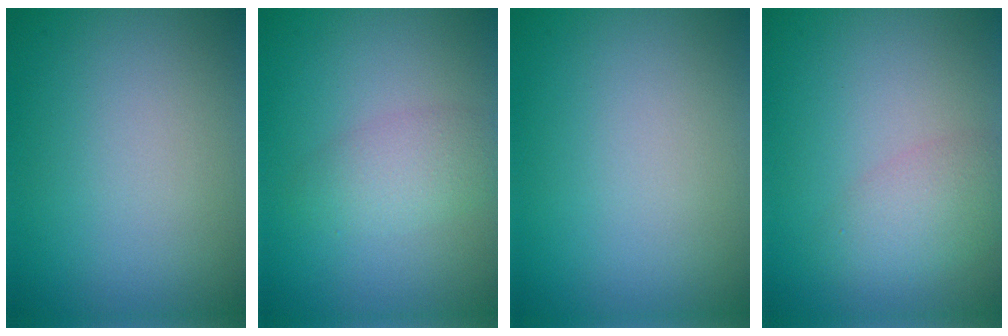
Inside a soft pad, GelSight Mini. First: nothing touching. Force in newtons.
{"total": 2.5, "press": 2.4, "slide": 0.2}
{"total": 0.0}
{"total": 2.9, "press": 2.9, "slide": 0.1}